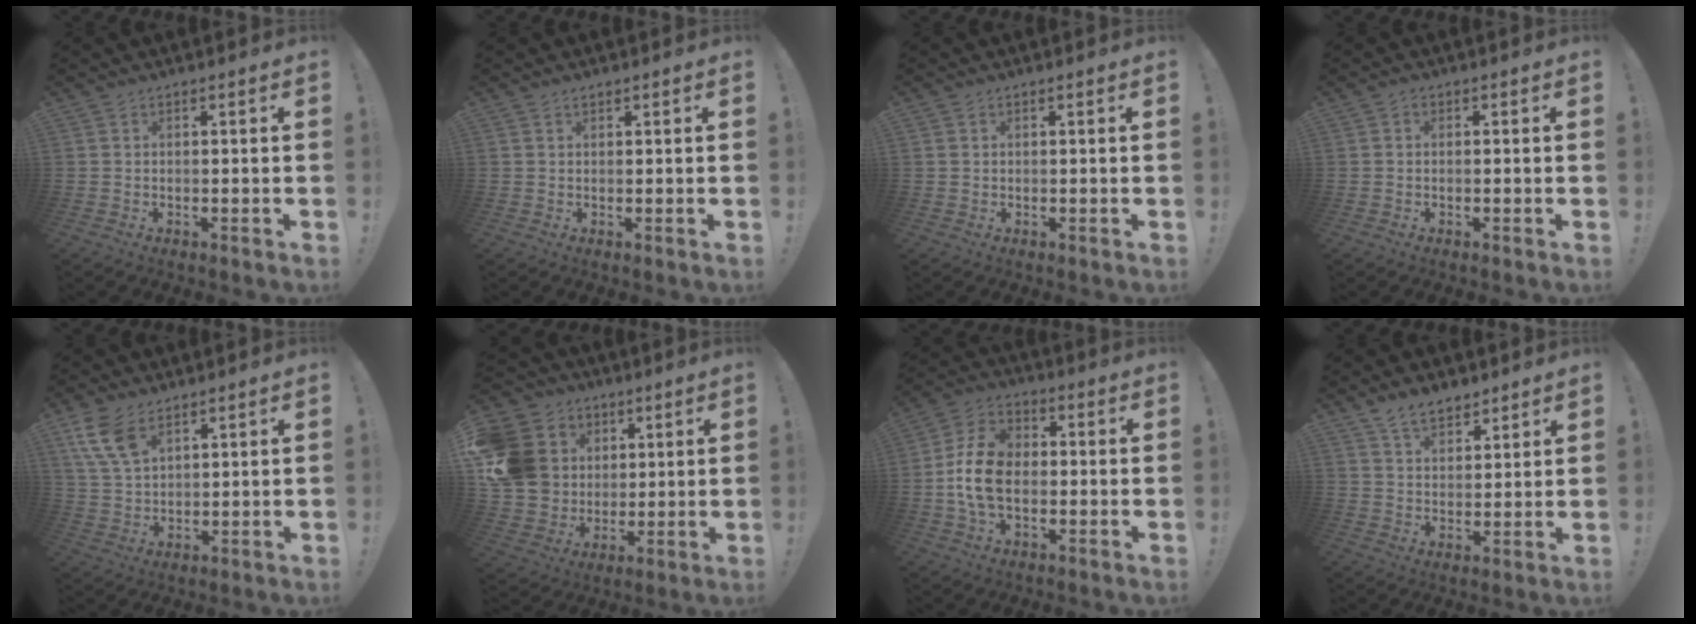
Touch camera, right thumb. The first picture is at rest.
{"total": 0.8, "force": [0.7, 0.3, 0.3], "torque": [-0.003, -0.002, 0.012]}
{"total": 0.9, "force": [0.4, 0.8, 0.1], "torque": [0.001, 0.002, 0.007]}
{"total": 0.9, "force": [-0.5, 0.5, 0.4], "torque": [-0.012, 0.004, -0.009]}
{"total": 9.5, "force": [5.6, 5.0, 5.8], "torque": [-0.115, -0.020, 0.109]}
{"total": 17.6, "force": [4.4, 15.5, 7.1], "torque": [-0.128, -0.006, 0.112]}
{"total": 13.2, "force": [-1.9, 9.0, 9.4], "torque": [-0.185, 0.011, -0.035]}
{"total": 7.7, "force": [6.0, 3.8, 2.8], "torque": [-0.047, -0.034, 0.115]}